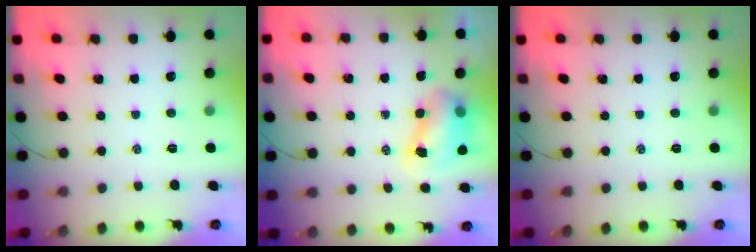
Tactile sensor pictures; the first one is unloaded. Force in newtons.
{"total": 8.1, "press": 7.9, "slide": 1.3}
{"total": 0.0}